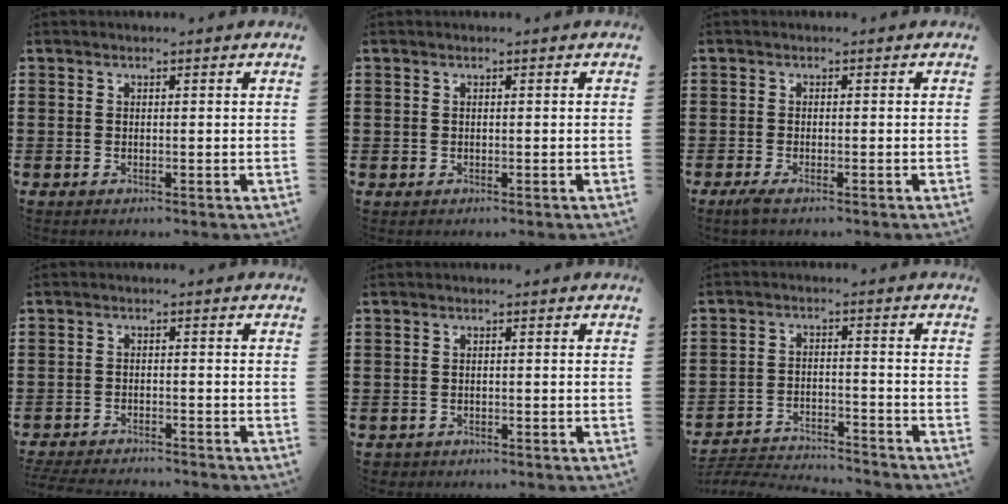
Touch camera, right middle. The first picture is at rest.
{"total": 0.0}
{"total": 1.2, "force": [-0.7, 0.2, 0.9], "torque": [-0.016, -0.004, -0.013]}
{"total": 2.8, "force": [-2.8, 0.0, 0.3], "torque": [-0.016, -0.006, -0.060]}
{"total": 0.6, "force": [-0.5, 0.3, -0.1], "torque": [-0.001, 0.002, -0.013]}
{"total": 4.0, "force": [-3.9, 0.4, 0.5], "torque": [-0.022, 0.002, -0.087]}